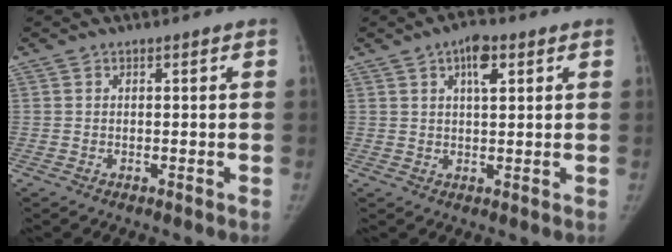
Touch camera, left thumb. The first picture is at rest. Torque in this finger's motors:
{"motor_torque": [0.51, 0.25, 0.77, -0.13, 0.15]}